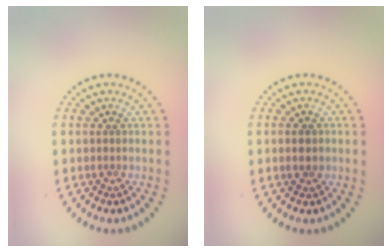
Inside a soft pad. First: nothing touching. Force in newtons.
{"total": 1.8, "press": 1.8, "slide": 0.0}